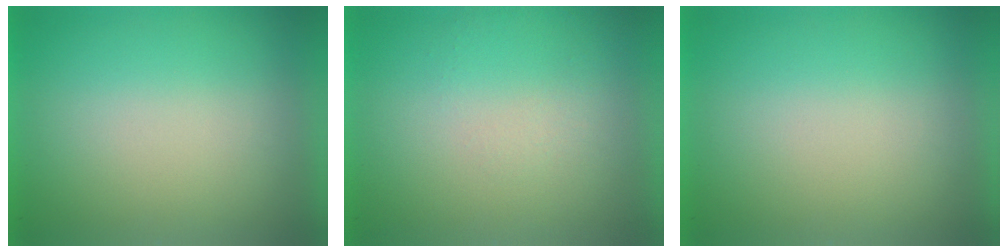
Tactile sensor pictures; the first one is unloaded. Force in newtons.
{"total": 1.0}
{"total": 0.0}